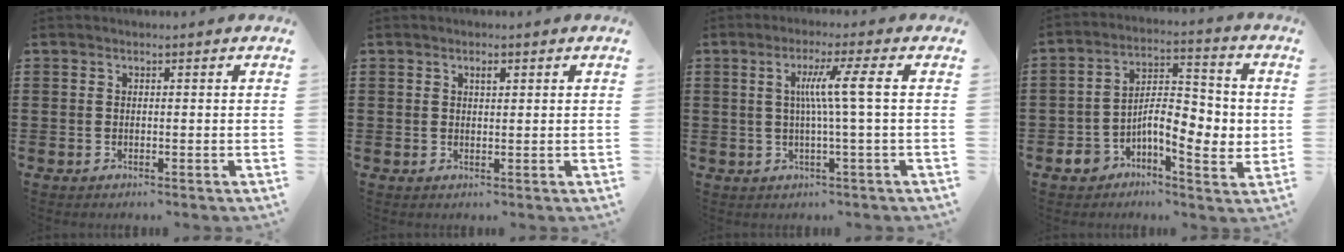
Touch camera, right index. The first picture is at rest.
{"total": 1.1, "force": [0.5, 0.4, 0.8], "torque": [-0.017, 0.003, 0.009]}
{"total": 6.5, "force": [0.5, -0.7, 6.5], "torque": [-0.123, -0.003, -0.002]}
{"total": 8.5, "force": [-1.9, 4.6, 6.9], "torque": [-0.124, 0.001, -0.037]}